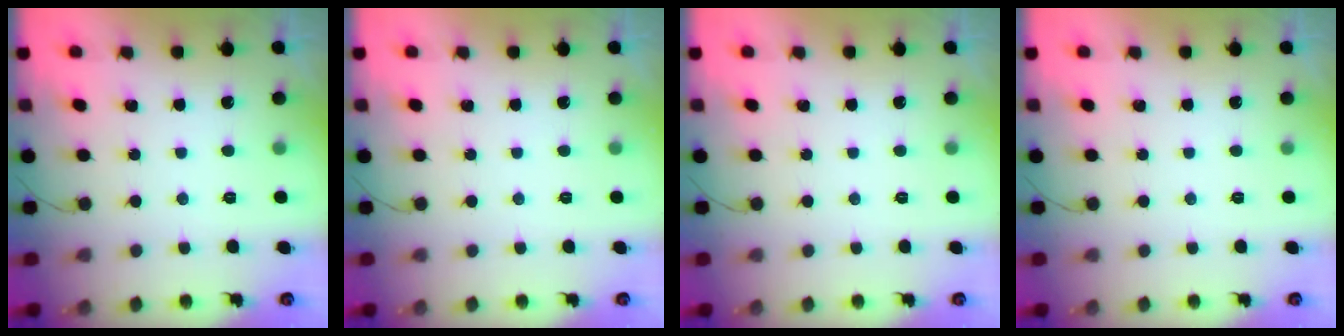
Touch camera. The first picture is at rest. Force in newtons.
{"total": 0.0}
{"total": 0.0}
{"total": 0.0}